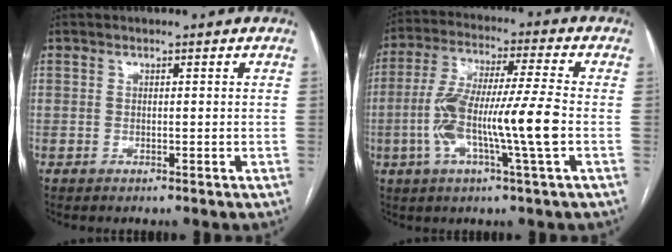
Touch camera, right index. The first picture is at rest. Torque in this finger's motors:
{"motor_torque": [1.87, -0.27, 1.00, 0.21]}